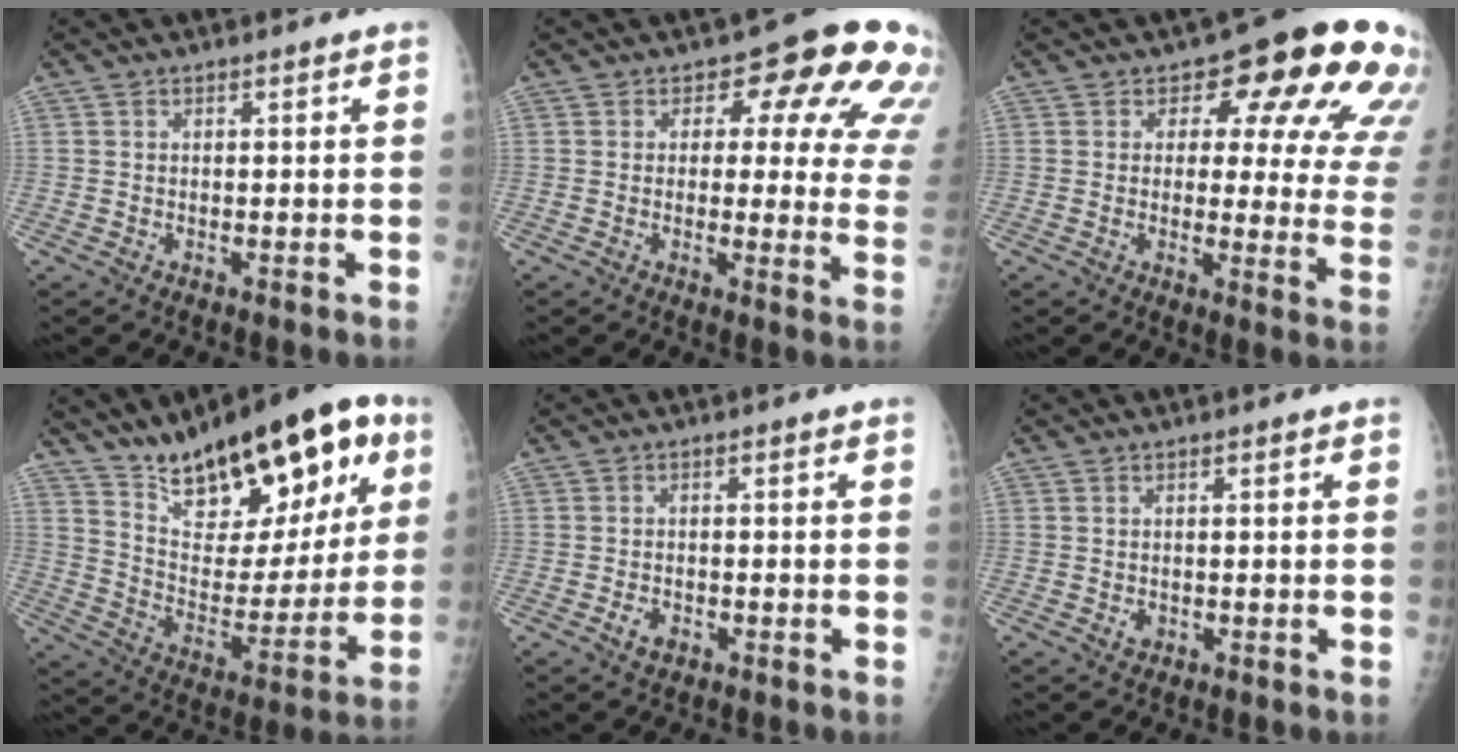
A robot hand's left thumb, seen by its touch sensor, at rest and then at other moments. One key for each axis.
{"total": 15.2, "fx": 7.4, "fy": 7.5, "fz": 10.9, "tx": -0.076, "ty": -0.033, "tz": 0.062}
{"total": 17.6, "fx": 8.8, "fy": 8.1, "fz": 12.9, "tx": -0.106, "ty": -0.042, "tz": 0.086}
{"total": 26.2, "fx": 15.3, "fy": 10.8, "fz": 18.4, "tx": -0.232, "ty": -0.045, "tz": 0.247}
{"total": 2.3, "fx": -1.1, "fy": 1.4, "fz": 1.4, "tx": -0.023, "ty": 0.008, "tz": -0.016}
{"total": 1.2, "fx": -0.2, "fy": 0.9, "fz": 0.8, "tx": -0.008, "ty": 0.003, "tz": 0.000}